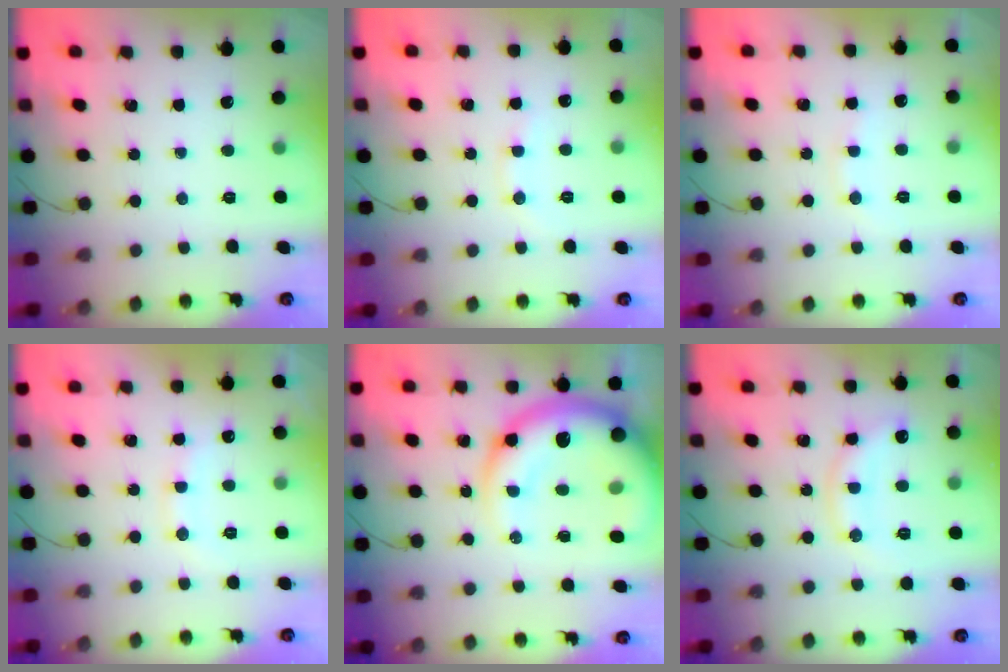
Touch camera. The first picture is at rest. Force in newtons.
{"total": 6.7, "press": 6.5, "slide": 1.8}
{"total": 5.9, "press": 5.8, "slide": 1.2}
{"total": 9.8, "press": 9.7, "slide": 1.2}
{"total": 20.2, "press": 19.6, "slide": 4.9}
{"total": 12.5, "press": 12.5, "slide": 0.4}